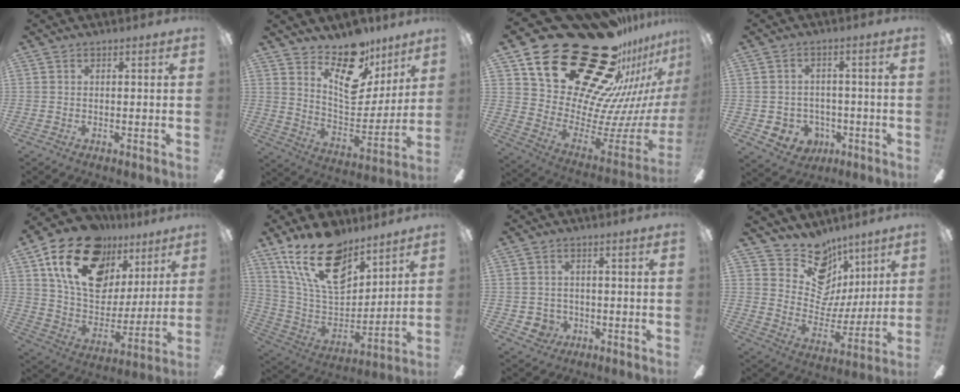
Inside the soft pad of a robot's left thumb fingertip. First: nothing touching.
{"total": 16.6, "force": [11.9, 8.2, 8.2], "torque": [-0.128, -0.086, 0.214]}
{"total": 36.3, "force": [24.8, 17.9, 19.6], "torque": [-0.251, -0.198, 0.492]}
{"total": 6.0, "force": [-1.5, 5.6, 1.7], "torque": [-0.044, 0.010, -0.025]}
{"total": 23.0, "force": [13.3, 13.9, 12.6], "torque": [-0.227, -0.062, 0.243]}
{"total": 22.5, "force": [14.3, 11.8, 12.7], "torque": [-0.246, -0.078, 0.260]}
{"total": 4.0, "force": [-0.4, 3.8, 1.1], "torque": [-0.033, 0.008, -0.007]}
{"total": 16.3, "force": [10.5, 11.1, 5.7], "torque": [-0.100, -0.070, 0.199]}